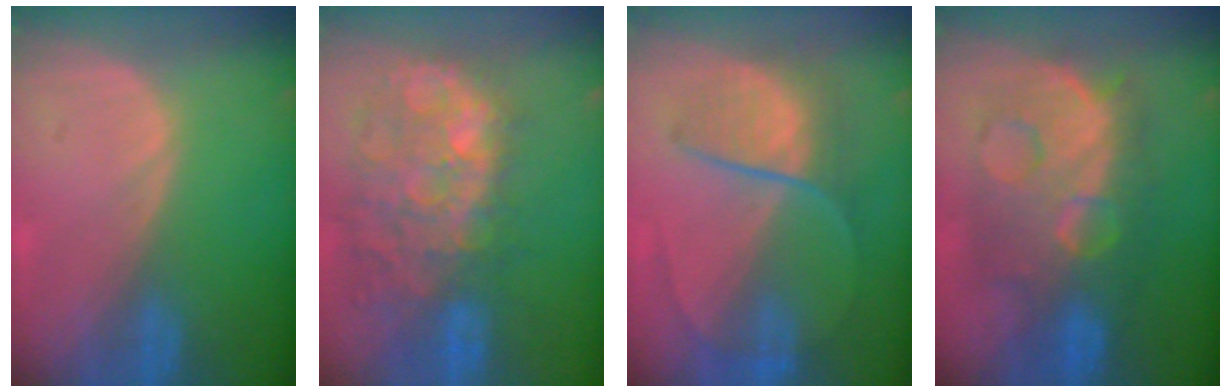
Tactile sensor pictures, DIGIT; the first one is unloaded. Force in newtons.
{"total": 12.4, "press": 11.3, "slide": 5.1}
{"total": 7.3, "press": 6.8, "slide": 2.6}
{"total": 11.9, "press": 11.9, "slide": 1.2}